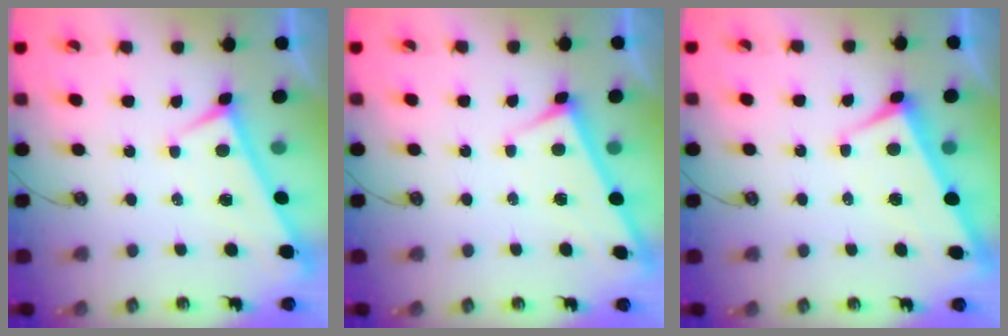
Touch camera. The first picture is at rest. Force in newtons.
{"total": 3.2, "press": 3.2, "slide": 0.2}
{"total": 2.5, "press": 2.4, "slide": 0.9}